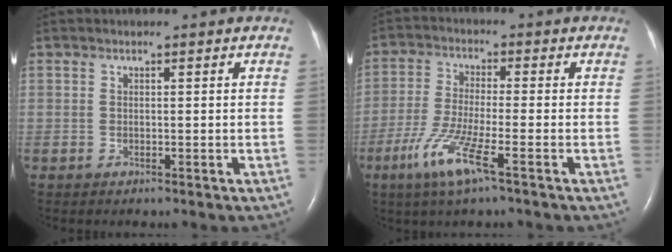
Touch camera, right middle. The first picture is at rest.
{"total": 8.1, "force": [-4.2, 0.2, 6.9], "torque": [-0.146, -0.018, -0.084]}